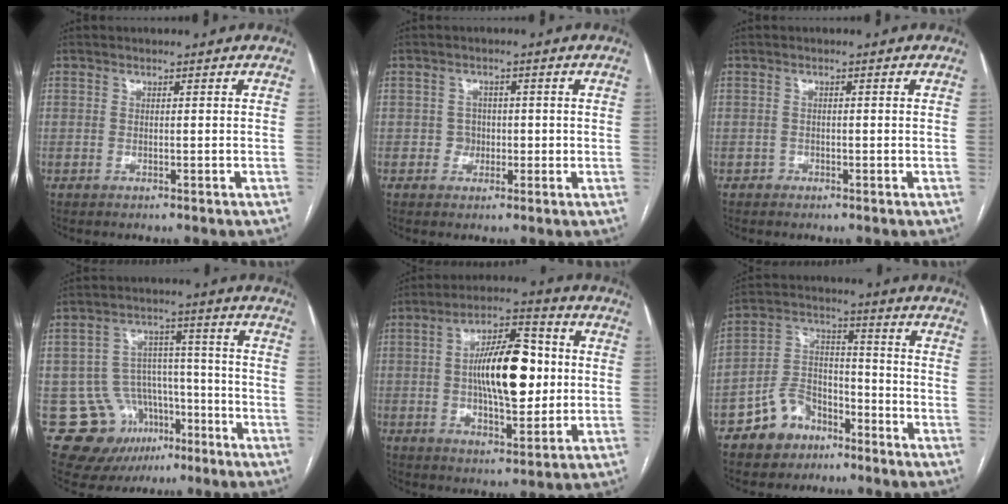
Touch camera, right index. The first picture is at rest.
{"total": 2.3, "force": [-0.3, 2.3, 0.5], "torque": [-0.002, 0.007, -0.004]}
{"total": 0.7, "force": [-0.5, 0.6, 0.0], "torque": [0.001, 0.003, -0.010]}
{"total": 12.1, "force": [-6.1, 10.0, 3.0], "torque": [-0.051, 0.059, -0.081]}
{"total": 14.7, "force": [0.9, 5.4, 13.7], "torque": [-0.230, 0.021, 0.016]}
{"total": 10.2, "force": [-6.3, 7.6, 2.8], "torque": [-0.054, 0.038, -0.098]}